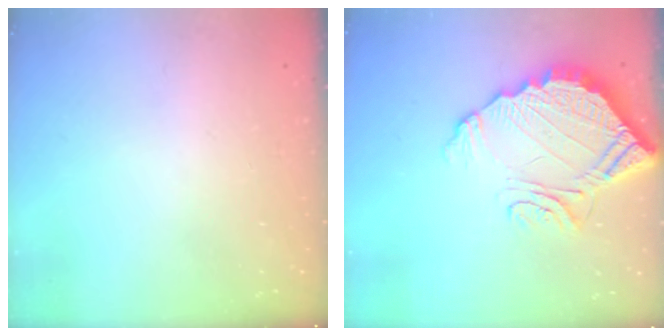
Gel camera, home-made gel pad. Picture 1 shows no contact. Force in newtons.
{"total": 15.0, "press": 15.0, "slide": 1.4}